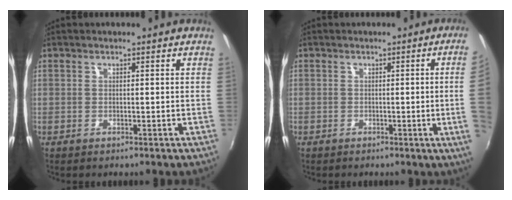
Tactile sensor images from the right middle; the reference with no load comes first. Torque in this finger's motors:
{"motor_torque": [1.00, -1.14, -0.54, -0.21]}